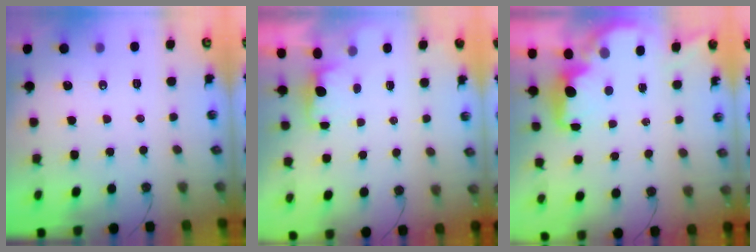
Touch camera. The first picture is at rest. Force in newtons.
{"total": 0.6, "press": 0.1, "slide": 0.6}
{"total": 2.3, "press": 2.2, "slide": 0.8}